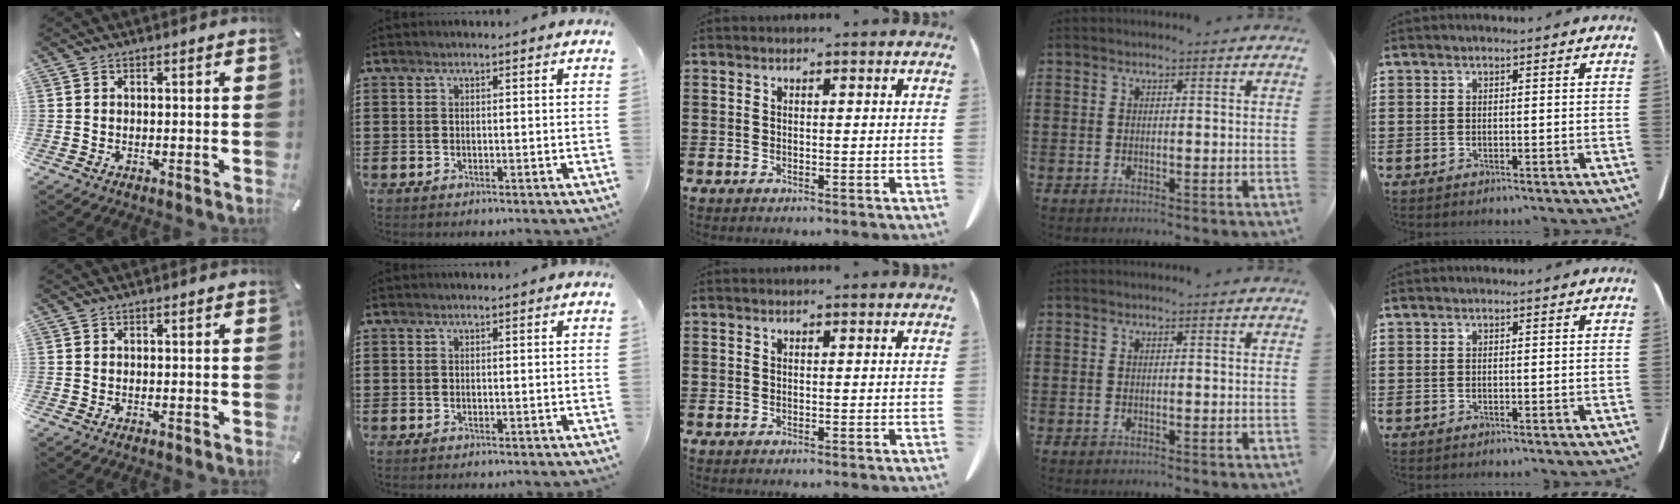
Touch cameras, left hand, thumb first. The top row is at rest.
{}